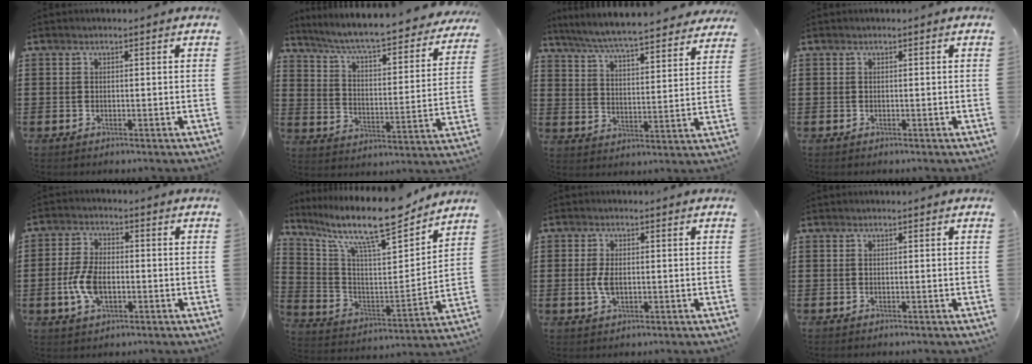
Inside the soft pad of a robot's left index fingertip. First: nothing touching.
{"total": 6.6, "force": [5.9, -0.2, 3.0], "torque": [-0.083, -0.045, 0.094]}
{"total": 6.2, "force": [5.9, -0.4, 1.9], "torque": [-0.065, -0.044, 0.099]}
{"total": 0.0}
{"total": 6.7, "force": [-1.3, 3.6, 5.4], "torque": [-0.136, -0.005, -0.033]}
{"total": 13.0, "force": [10.6, 2.2, 7.2], "torque": [-0.157, -0.078, 0.176]}
{"total": 3.4, "force": [-0.1, 1.8, 2.9], "torque": [-0.072, -0.001, -0.007]}
{"total": 0.0}